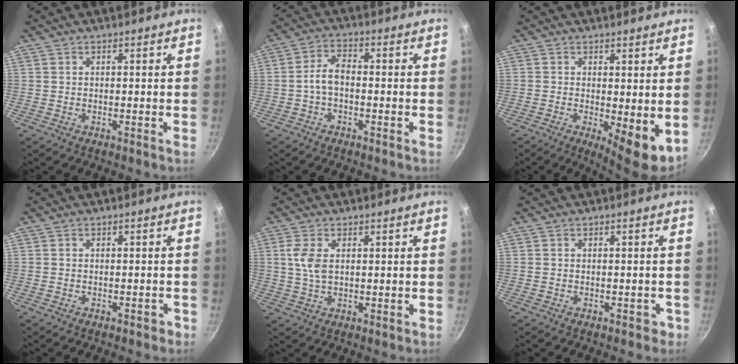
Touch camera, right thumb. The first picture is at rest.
{"total": 4.8, "force": [-1.3, 2.7, 3.7], "torque": [-0.069, 0.026, -0.031]}
{"total": 7.0, "force": [-0.4, 2.5, 6.5], "torque": [-0.085, -0.015, 0.001]}
{"total": 1.4, "force": [-0.9, 0.9, 0.7], "torque": [0.001, 0.016, -0.003]}
{"total": 5.1, "force": [1.1, 2.8, 4.1], "torque": [-0.086, 0.004, 0.024]}
{"total": 1.9, "force": [-0.9, 1.4, 0.9], "torque": [0.004, 0.018, -0.002]}